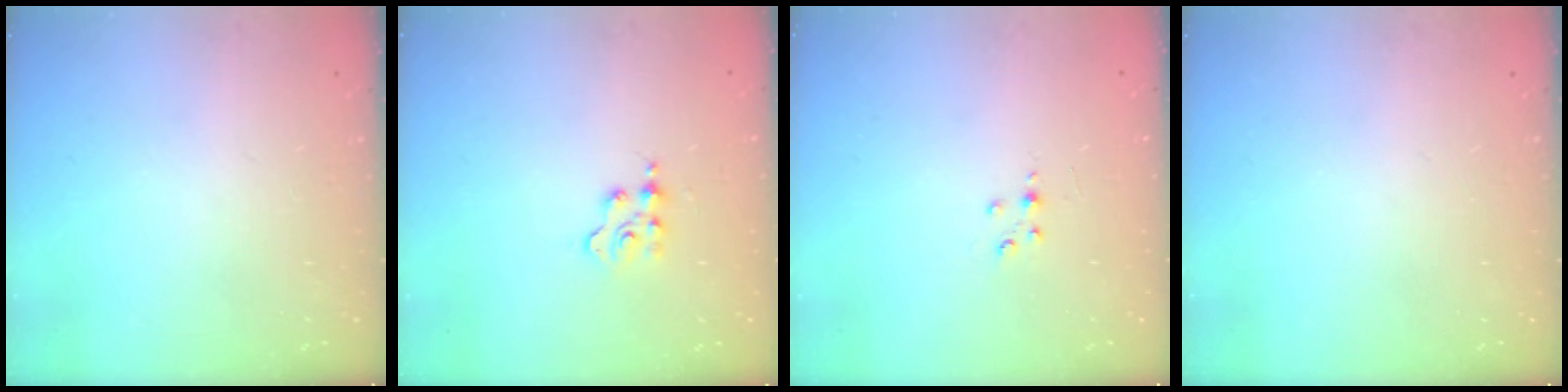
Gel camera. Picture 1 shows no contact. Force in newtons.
{"total": 2.3, "press": 2.3, "slide": 0.3}
{"total": 2.7, "press": 2.7, "slide": 0.4}
{"total": 0.0}